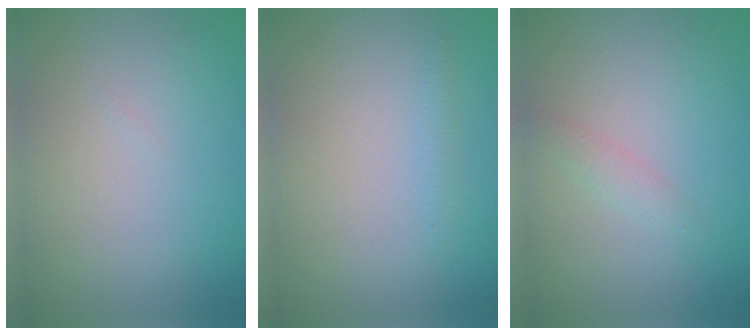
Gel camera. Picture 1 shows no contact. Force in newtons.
{"total": 0.7, "press": 0.7, "slide": 0.0}
{"total": 1.2, "press": 1.2, "slide": 0.0}